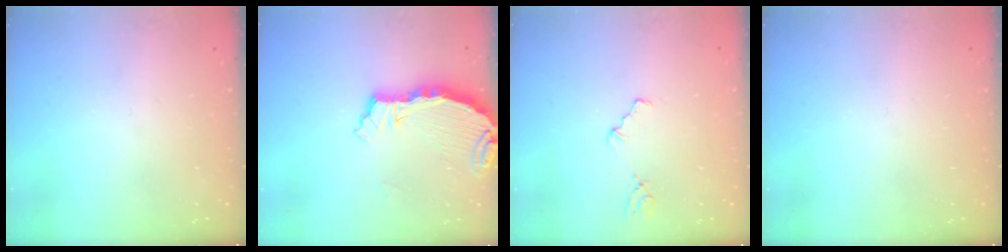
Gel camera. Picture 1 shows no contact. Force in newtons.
{"total": 5.9, "press": 5.8, "slide": 0.7}
{"total": 1.2, "press": 1.2, "slide": 0.3}
{"total": 0.0}